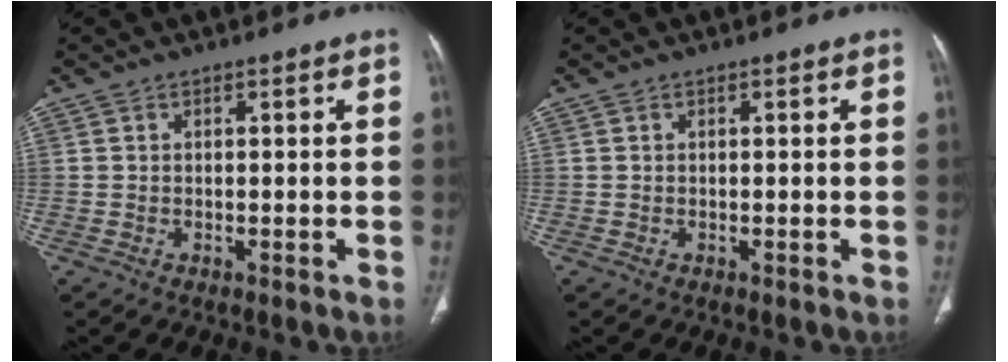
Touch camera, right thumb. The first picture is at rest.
{"total": 0.0}